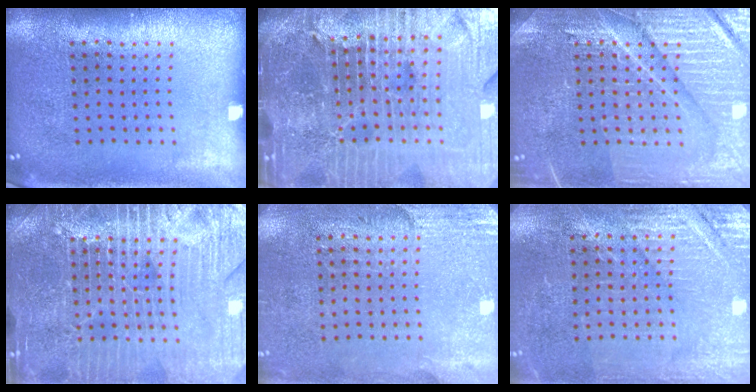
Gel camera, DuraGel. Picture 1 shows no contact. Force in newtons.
{"total": 6.9, "press": 6.0, "slide": 3.4}
{"total": 4.4, "press": 4.3, "slide": 0.6}
{"total": 5.1, "press": 5.0, "slide": 0.6}
{"total": 2.7, "press": 2.3, "slide": 1.4}
{"total": 2.9, "press": 2.9, "slide": 0.3}